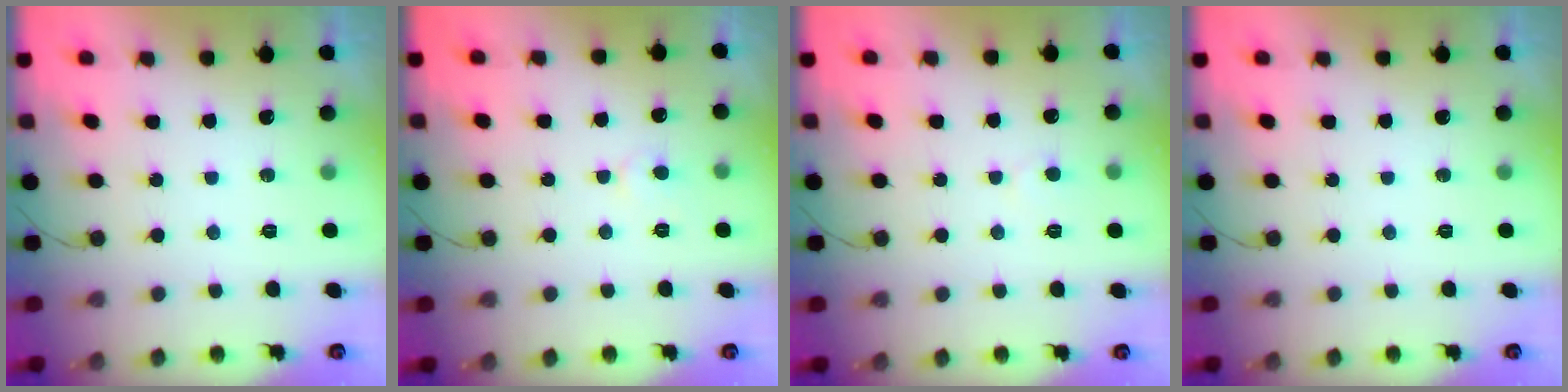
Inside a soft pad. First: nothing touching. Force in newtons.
{"total": 4.4, "press": 4.4, "slide": 0.3}
{"total": 4.1, "press": 4.1, "slide": 0.3}
{"total": 0.0}